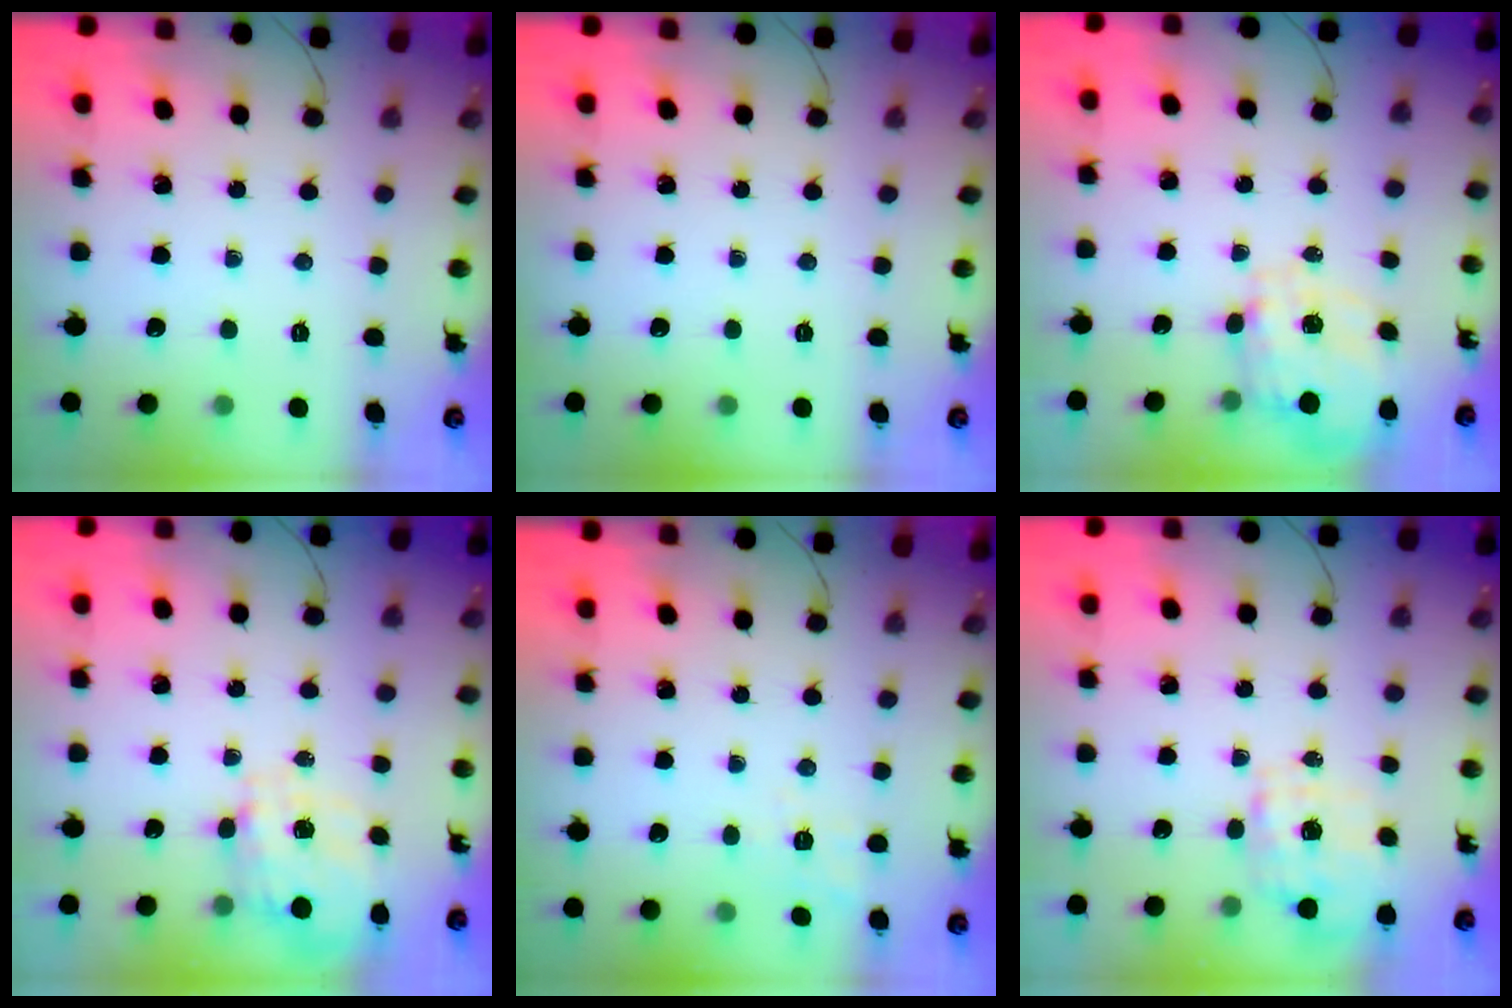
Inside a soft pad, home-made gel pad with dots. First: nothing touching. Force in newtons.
{"total": 0.0}
{"total": 3.0, "press": 2.8, "slide": 1.2}
{"total": 3.6, "press": 3.4, "slide": 1.0}
{"total": 4.8, "press": 4.3, "slide": 2.0}
{"total": 1.7, "press": 1.6, "slide": 0.5}